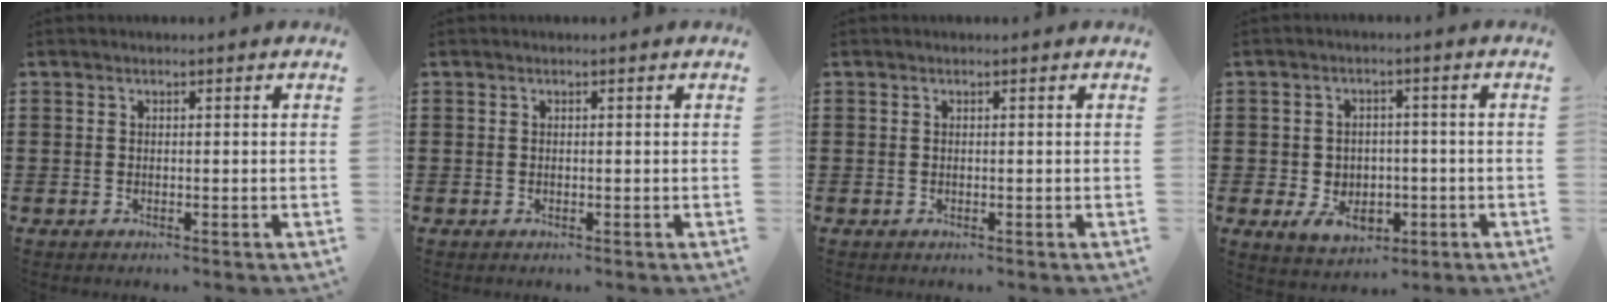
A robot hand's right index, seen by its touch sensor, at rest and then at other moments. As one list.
[{"total": 0.0}, {"total": 0.0}, {"total": 4.6, "force": [-1.5, 3.7, 2.3], "torque": [-0.056, 0.009, -0.030]}]